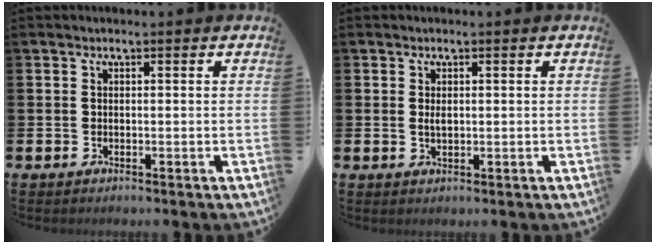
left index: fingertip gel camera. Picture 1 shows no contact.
{"total": 1.0, "force": [0.2, 0.4, 0.8], "torque": [-0.008, -0.001, 0.001]}